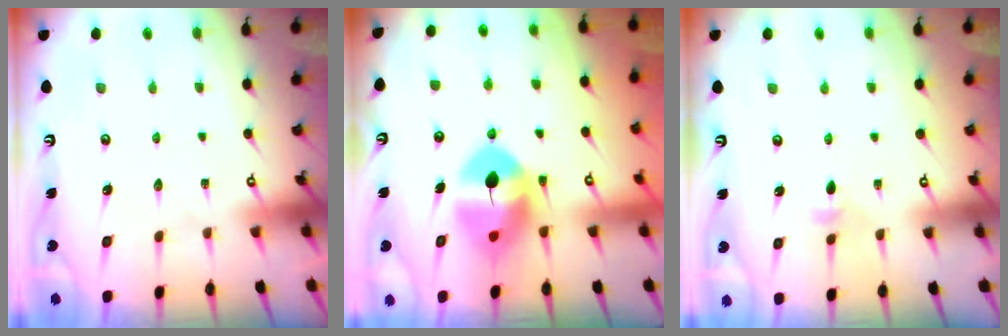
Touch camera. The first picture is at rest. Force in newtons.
{"total": 9.5, "press": 9.4, "slide": 1.7}
{"total": 4.2, "press": 4.1, "slide": 0.9}